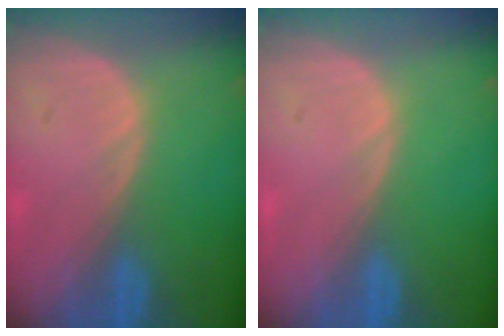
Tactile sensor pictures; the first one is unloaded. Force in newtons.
{"total": 0.0}